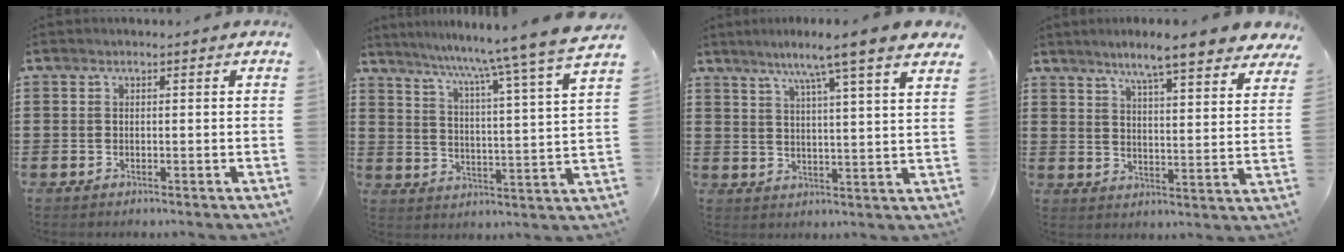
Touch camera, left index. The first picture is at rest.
{"total": 7.1, "force": [5.9, -1.8, 3.5], "torque": [-0.085, -0.057, 0.087]}
{"total": 7.1, "force": [5.5, -0.9, 4.5], "torque": [-0.098, -0.027, 0.085]}
{"total": 7.3, "force": [6.3, 0.1, 3.7], "torque": [-0.079, -0.030, 0.103]}